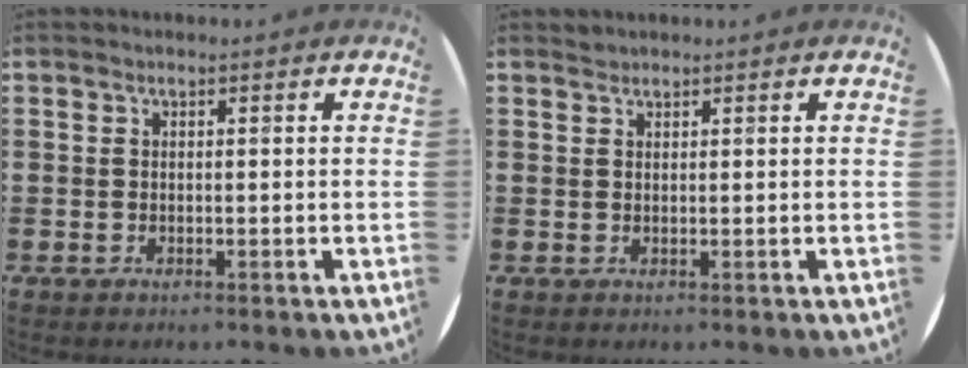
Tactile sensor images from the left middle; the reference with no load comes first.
{"total": 0.6, "force": [0.6, 0.1, -0.2], "torque": [0.005, 0.004, 0.011]}